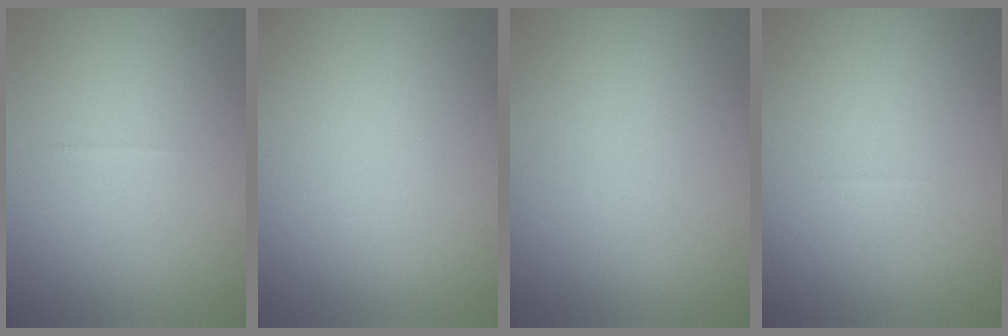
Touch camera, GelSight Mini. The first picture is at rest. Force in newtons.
{"total": 0.0}
{"total": 0.0}
{"total": 0.0}